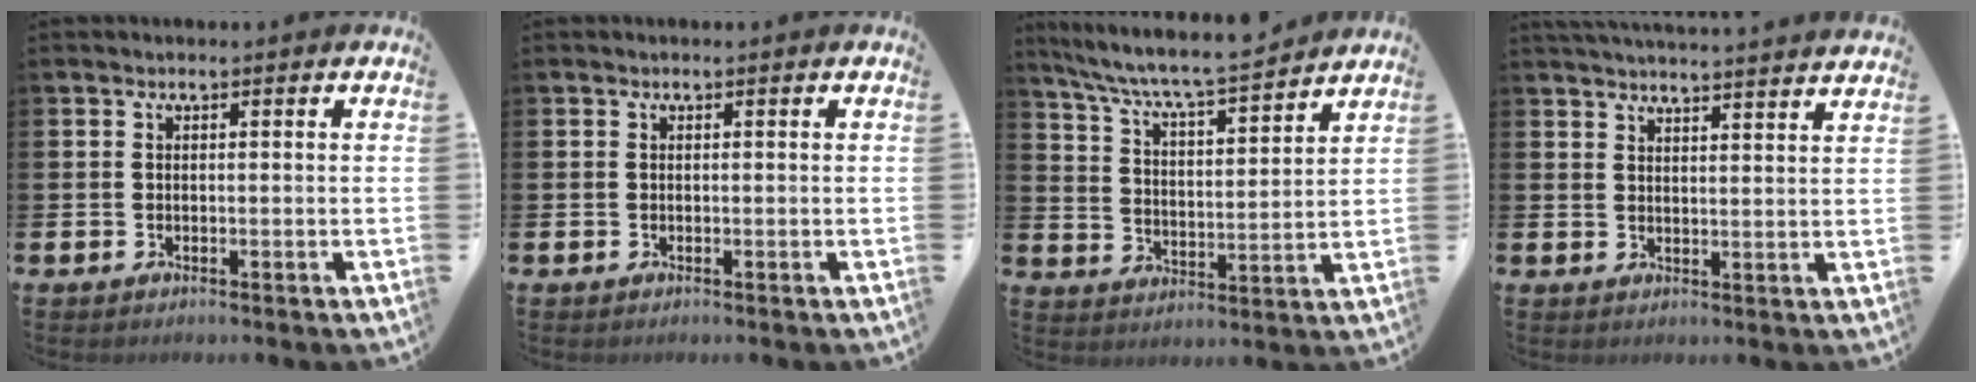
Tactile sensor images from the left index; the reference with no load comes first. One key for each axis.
{"total": 0.0}
{"total": 7.1, "fx": 6.8, "fy": 0.0, "fz": 2.0, "tx": -0.071, "ty": -0.055, "tz": 0.113}
{"total": 4.0, "fx": 3.9, "fy": -0.8, "fz": 0.0, "tx": -0.001, "ty": -0.031, "tz": 0.068}